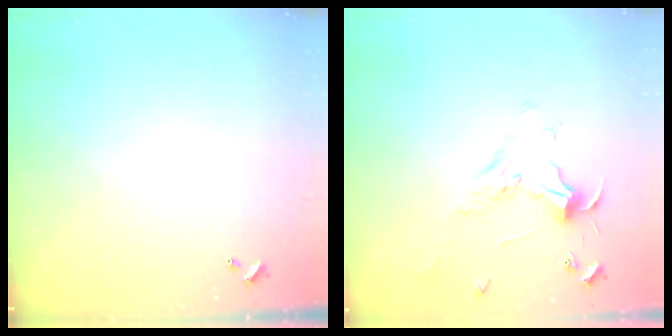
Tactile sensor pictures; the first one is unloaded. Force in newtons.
{"total": 2.4, "press": 2.3, "slide": 0.8}